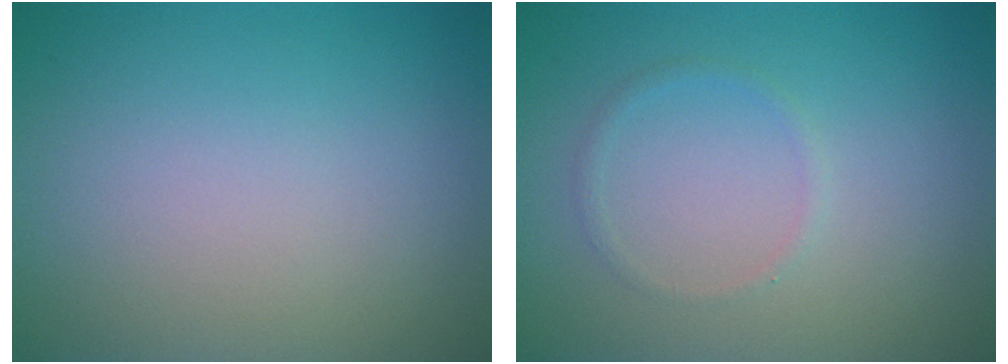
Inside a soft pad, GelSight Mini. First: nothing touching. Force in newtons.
{"total": 0.7, "press": 0.7, "slide": 0.1}